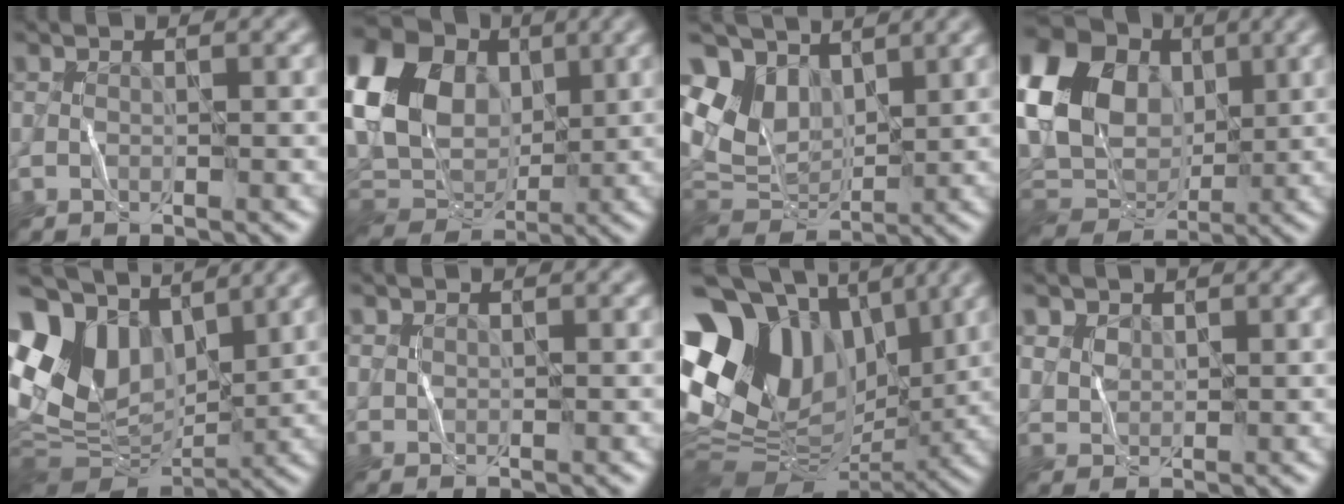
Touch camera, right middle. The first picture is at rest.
{"total": 12.9, "force": [2.7, 10.2, 7.4], "torque": [-0.163, 0.022, 0.045]}
{"total": 6.6, "force": [3.2, 4.9, 3.1], "torque": [-0.071, 0.000, 0.058]}
{"total": 14.9, "force": [3.2, 12.0, 8.2], "torque": [-0.182, 0.032, 0.040]}
{"total": 12.0, "force": [4.3, 7.7, 8.1], "torque": [-0.189, 0.016, 0.079]}
{"total": 0.6, "force": [0.6, 0.3, 0.0], "torque": [0.001, -0.001, 0.016]}
{"total": 15.6, "force": [3.9, 11.2, 10.1], "torque": [-0.204, 0.024, 0.070]}
{"total": 1.6, "force": [1.2, 1.0, 0.1], "torque": [-0.004, 0.000, 0.029]}